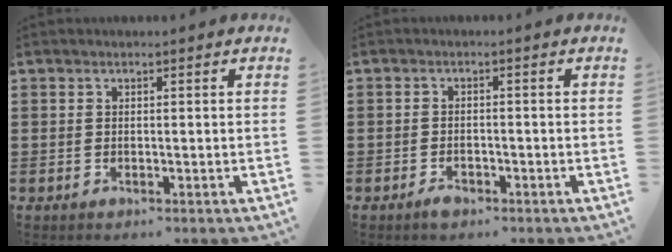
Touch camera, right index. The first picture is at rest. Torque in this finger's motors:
{"motor_torque": [0.16, 0.15, 0.12, 0.03]}